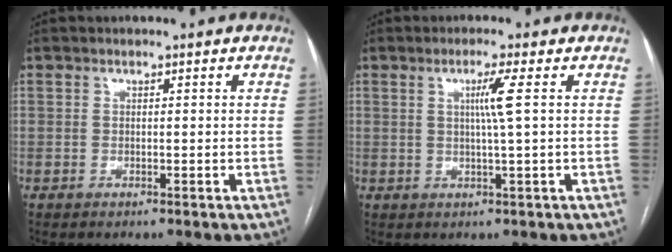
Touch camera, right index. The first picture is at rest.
{"total": 3.7, "force": [0.8, -1.0, 3.4], "torque": [-0.065, -0.002, 0.014]}